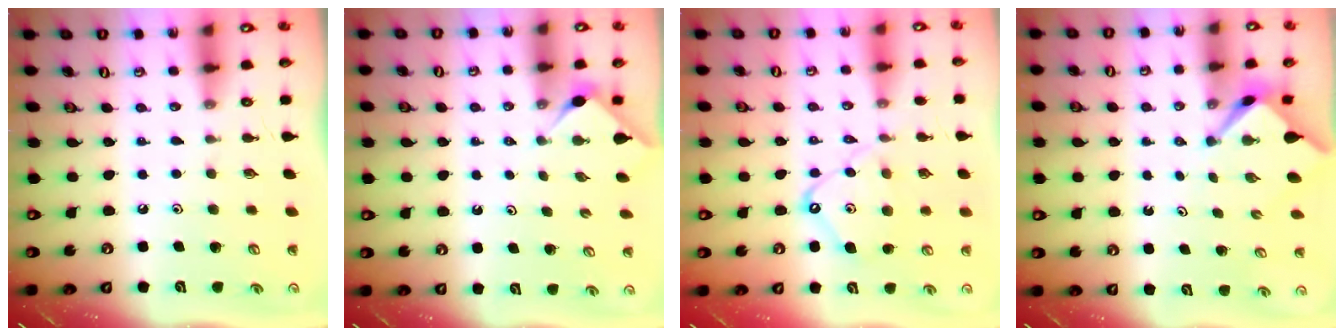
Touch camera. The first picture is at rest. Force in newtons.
{"total": 3.2, "press": 3.1, "slide": 0.6}
{"total": 10.3, "press": 10.3, "slide": 1.0}
{"total": 2.5, "press": 2.4, "slide": 0.3}